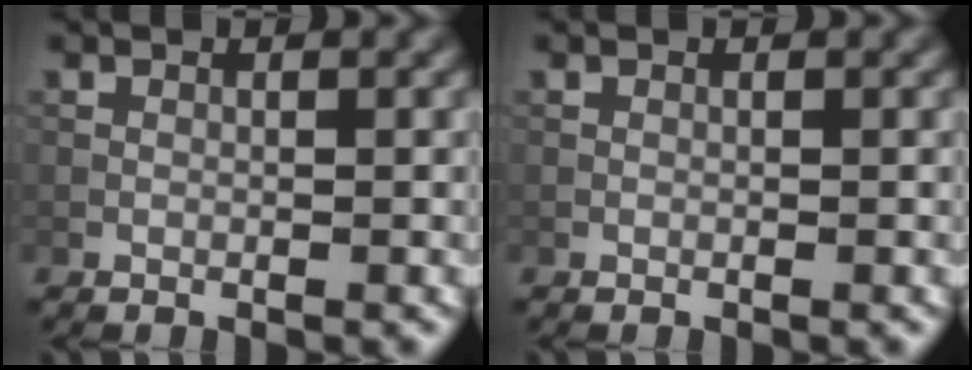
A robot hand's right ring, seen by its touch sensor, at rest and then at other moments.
{"total": 0.0}